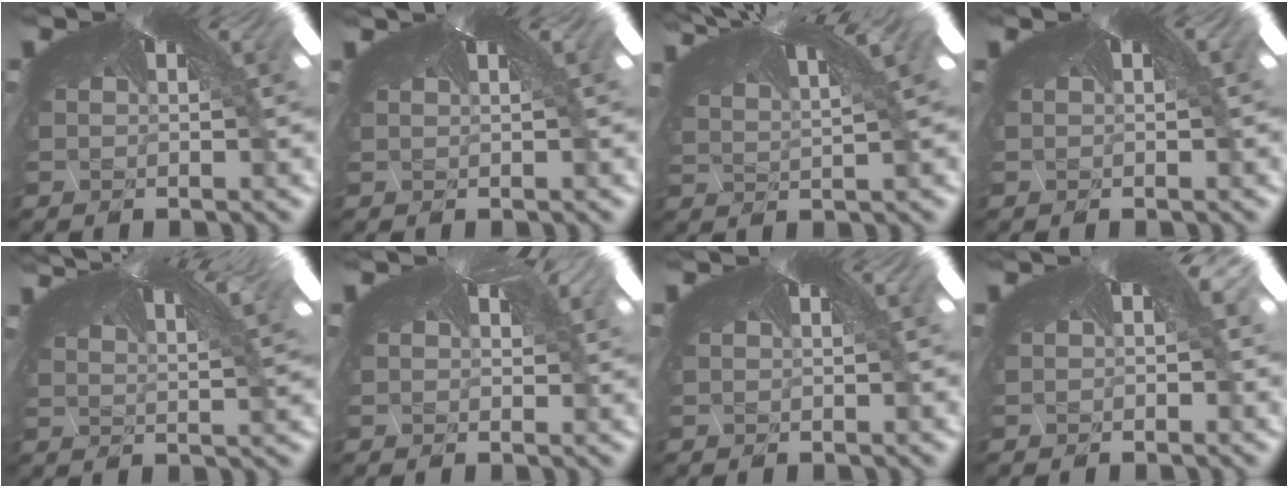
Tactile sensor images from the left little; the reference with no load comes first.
{"total": 0.0}
{"total": 0.6, "force": [0.1, -0.5, 0.2], "torque": [-0.025, 0.002, 0.008]}
{"total": 0.0}
{"total": 1.7, "force": [1.3, 0.0, 1.1], "torque": [-0.040, 0.008, 0.020]}
{"total": 2.3, "force": [1.3, 1.5, 1.1], "torque": [-0.034, 0.019, 0.008]}
{"total": 0.0}
{"total": 1.2, "force": [-0.4, 1.0, 0.5], "torque": [-0.024, 0.005, -0.008]}